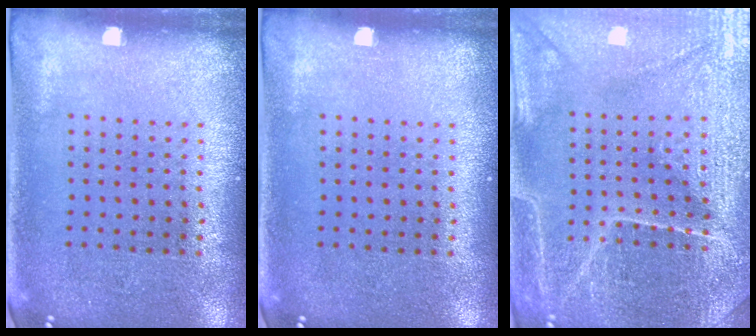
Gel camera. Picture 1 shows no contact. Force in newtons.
{"total": 0.0}
{"total": 4.3, "press": 4.2, "slide": 1.1}